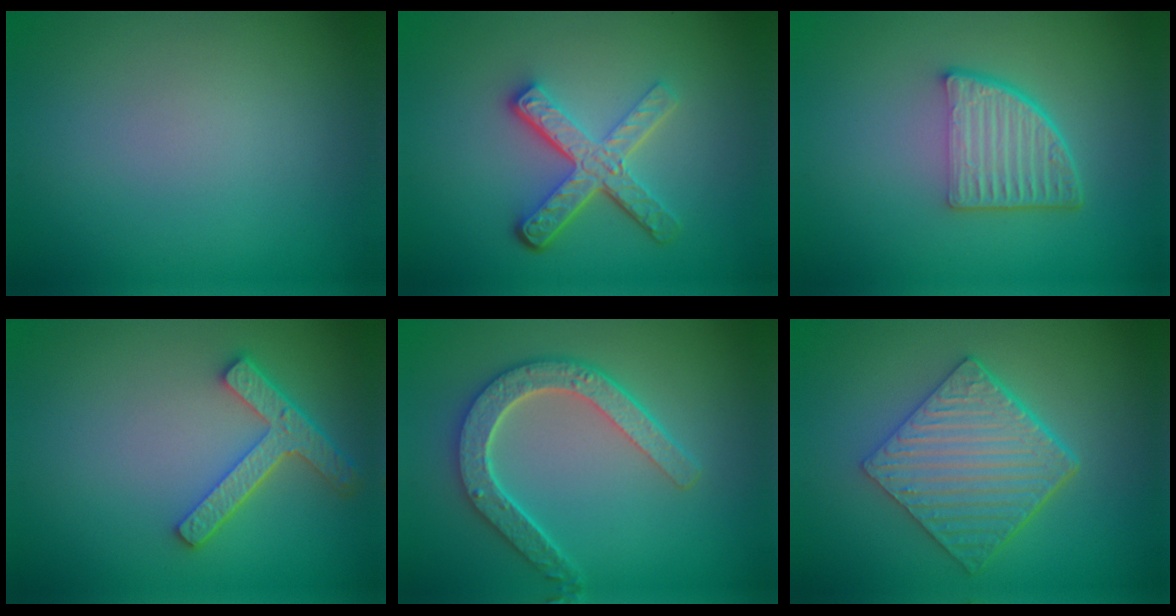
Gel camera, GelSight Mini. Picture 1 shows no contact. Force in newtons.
{"total": 5.1, "press": 3.7, "slide": 3.5}
{"total": 4.8, "press": 3.3, "slide": 3.4}
{"total": 4.3, "press": 3.4, "slide": 2.6}
{"total": 5.1, "press": 4.0, "slide": 3.2}
{"total": 6.4, "press": 4.6, "slide": 4.4}